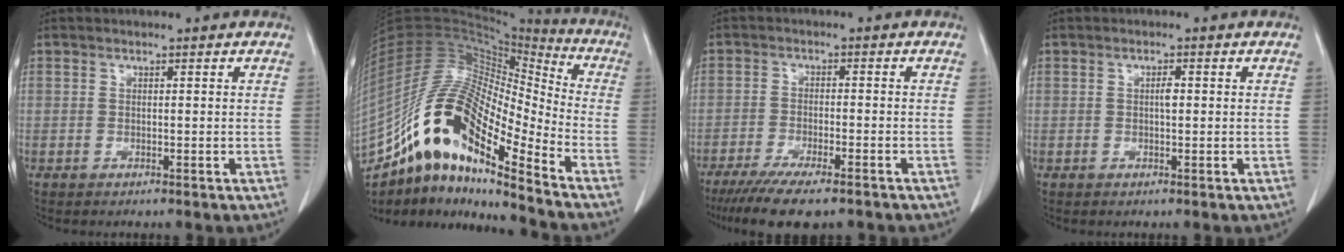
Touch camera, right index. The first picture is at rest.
{"total": 21.0, "force": [-13.6, 4.5, 15.4], "torque": [-0.320, 0.019, -0.248]}
{"total": 11.3, "force": [-8.7, 1.8, 6.9], "torque": [-0.101, -0.020, -0.133]}
{"total": 1.2, "force": [0.1, 0.4, 1.2], "torque": [-0.021, 0.003, 0.001]}